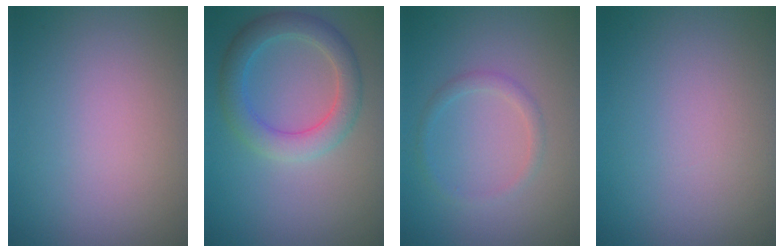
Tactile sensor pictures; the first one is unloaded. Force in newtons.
{"total": 4.1, "press": 4.1, "slide": 0.1}
{"total": 1.3, "press": 1.3, "slide": 0.1}
{"total": 0.0}